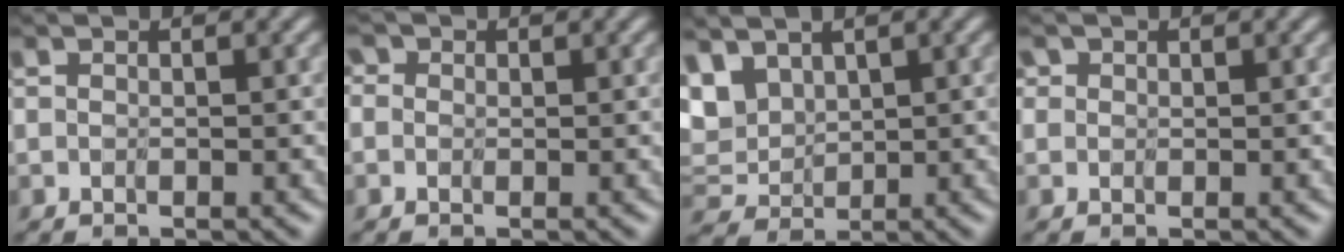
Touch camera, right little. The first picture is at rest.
{"total": 1.8, "force": [0.5, 1.5, 0.7], "torque": [-0.034, 0.008, -0.008]}
{"total": 2.8, "force": [1.9, 1.5, 1.5], "torque": [-0.057, -0.005, 0.037]}
{"total": 2.2, "force": [1.3, 1.6, 0.7], "torque": [-0.029, 0.014, 0.000]}